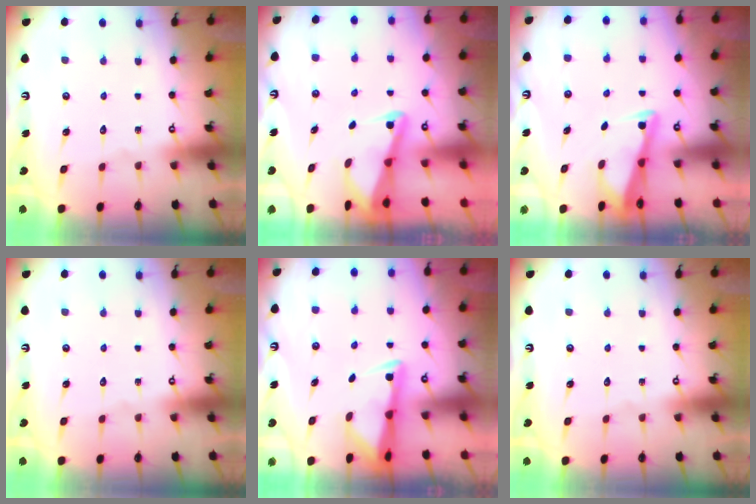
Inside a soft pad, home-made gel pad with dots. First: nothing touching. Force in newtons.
{"total": 2.2, "press": 2.2, "slide": 0.3}
{"total": 3.0, "press": 2.9, "slide": 0.3}
{"total": 0.0}
{"total": 3.0, "press": 3.0, "slide": 0.5}
{"total": 0.0}